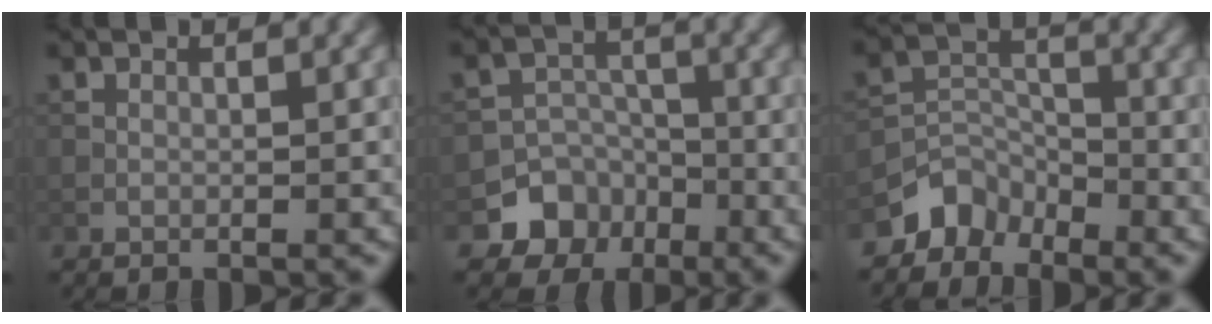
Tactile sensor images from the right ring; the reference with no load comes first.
{"total": 5.5, "force": [-3.0, 4.5, 1.1], "torque": [0.003, 0.003, -0.060]}
{"total": 3.6, "force": [-2.9, 2.0, 0.4], "torque": [0.003, 0.005, -0.060]}